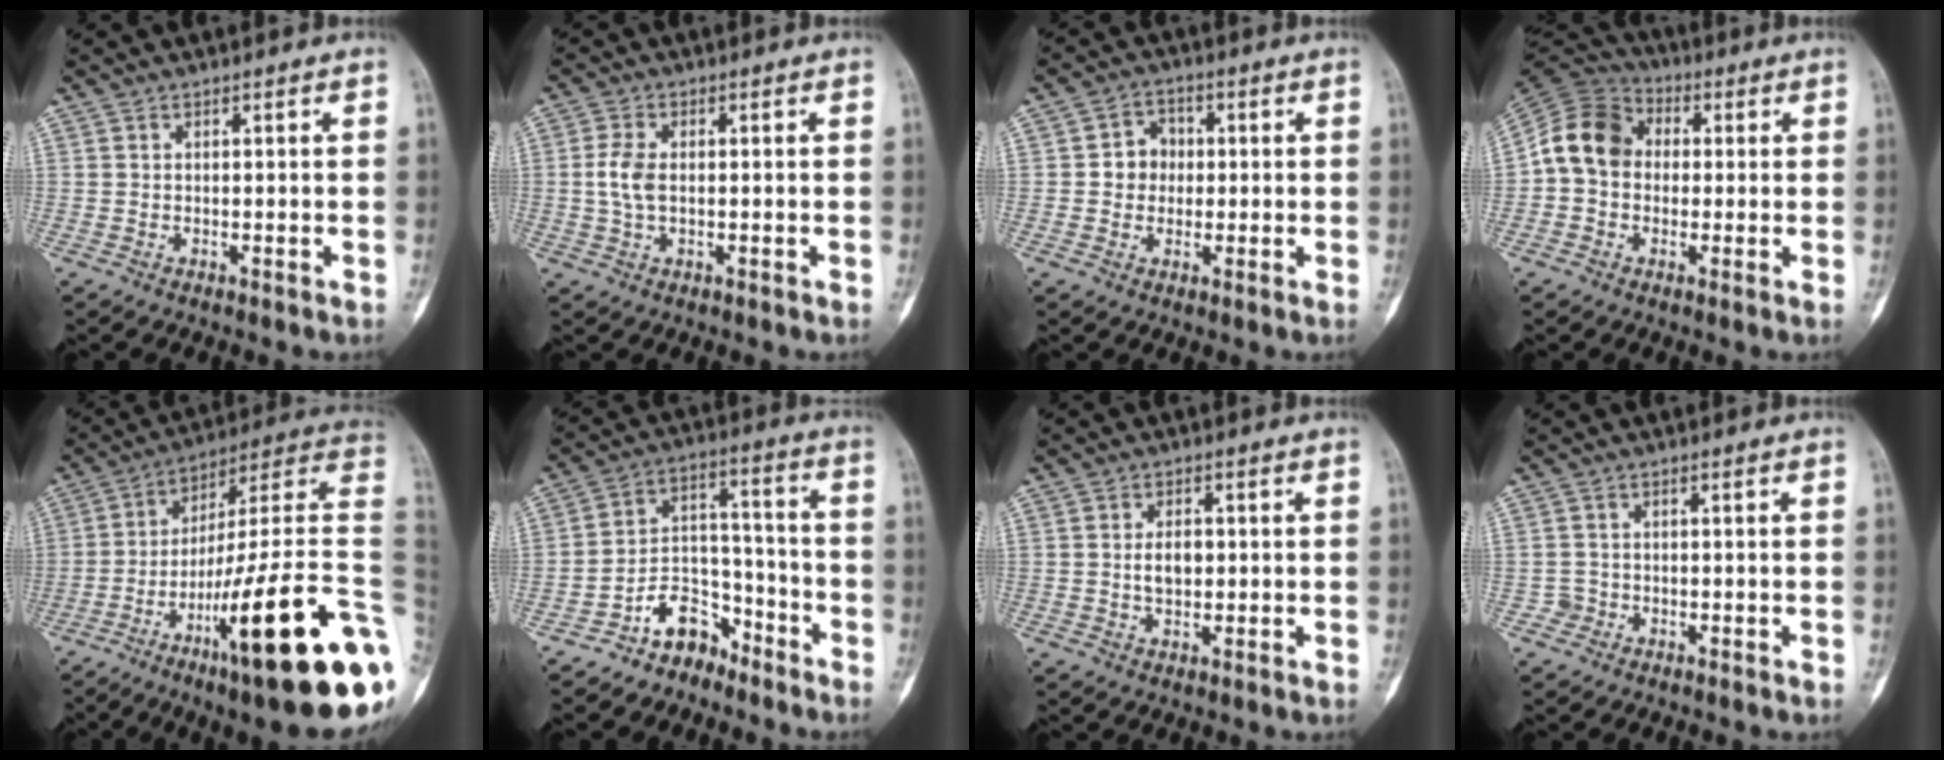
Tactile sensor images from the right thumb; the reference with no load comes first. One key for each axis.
{"total": 4.4, "fx": 0.1, "fy": 2.5, "fz": 3.6, "tx": -0.085, "ty": 0.006, "tz": 0.000}
{"total": 5.3, "fx": 0.1, "fy": 4.7, "fz": 2.3, "tx": -0.009, "ty": 0.011, "tz": -0.004}
{"total": 11.0, "fx": 0.4, "fy": 9.0, "fz": 6.2, "tx": -0.100, "ty": 0.030, "tz": -0.008}
{"total": 30.6, "fx": -9.6, "fy": 5.0, "fz": 28.7, "tx": -0.352, "ty": 0.052, "tz": -0.152}
{"total": 9.4, "fx": -7.0, "fy": 5.5, "fz": 3.0, "tx": -0.028, "ty": 0.090, "tz": -0.131}
{"total": 4.0, "fx": 0.1, "fy": 2.5, "fz": 3.1, "tx": -0.046, "ty": 0.003, "tz": 0.002}
{"total": 1.5, "fx": -0.6, "fy": 1.3, "fz": -0.3, "tx": 0.018, "ty": 0.010, "tz": -0.016}